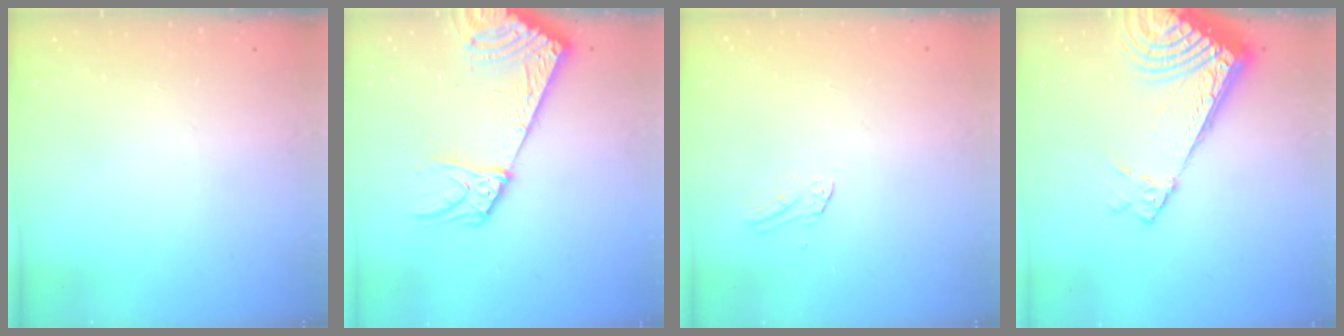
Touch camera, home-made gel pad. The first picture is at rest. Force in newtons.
{"total": 11.0, "press": 10.6, "slide": 2.7}
{"total": 3.3, "press": 3.3, "slide": 0.3}
{"total": 10.5, "press": 10.4, "slide": 1.4}